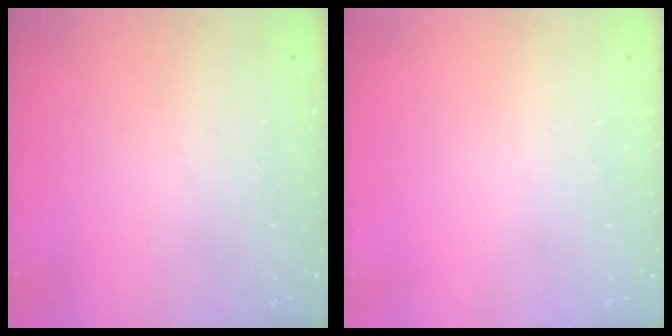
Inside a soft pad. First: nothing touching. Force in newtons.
{"total": 0.0}